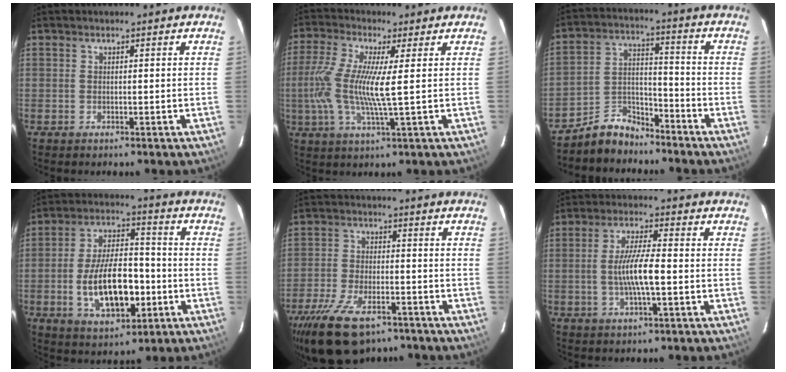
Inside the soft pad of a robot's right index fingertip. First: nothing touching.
{"total": 10.9, "force": [0.1, 0.5, 10.9], "torque": [-0.220, -0.007, -0.001]}
{"total": 7.8, "force": [-6.7, 3.6, 1.7], "torque": [-0.042, 0.034, -0.124]}
{"total": 15.3, "force": [-3.9, 7.3, 12.8], "torque": [-0.246, 0.005, -0.051]}
{"total": 15.3, "force": [-10.3, 6.9, 8.9], "torque": [-0.203, -0.027, -0.182]}
{"total": 7.4, "force": [-1.2, 0.8, 7.2], "torque": [-0.135, -0.002, -0.023]}